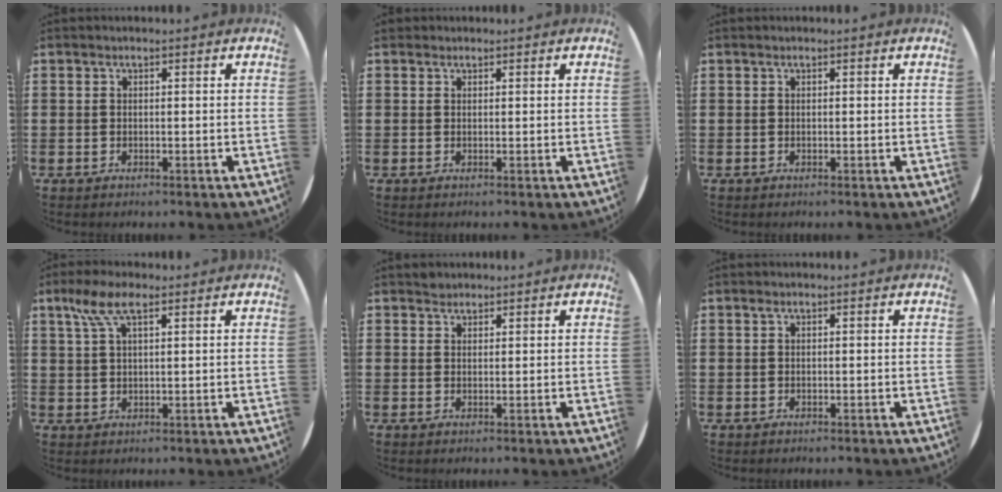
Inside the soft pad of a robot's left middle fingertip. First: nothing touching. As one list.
[{"total": 0.5, "force": [0.5, 0.2, -0.1], "torque": [0.011, 0.001, 0.007]}, {"total": 0.0}, {"total": 5.3, "force": [2.9, 1.9, 4.0], "torque": [-0.086, 0.011, 0.050]}, {"total": 1.2, "force": [1.1, 0.4, -0.2], "torque": [0.003, 0.003, 0.022]}, {"total": 0.0}]